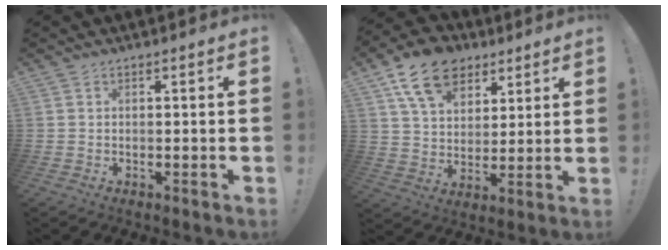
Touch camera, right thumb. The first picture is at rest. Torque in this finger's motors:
{"motor_torque": [0.50, 0.61, 0.25, 0.12, 0.04]}